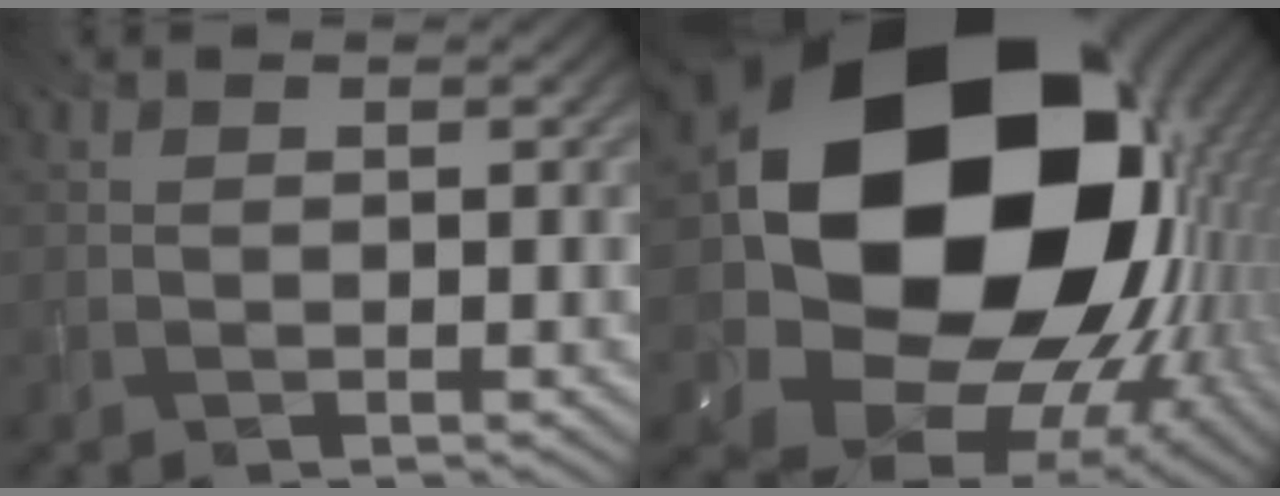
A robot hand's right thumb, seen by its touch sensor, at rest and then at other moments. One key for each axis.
{"total": 24.1, "fx": 3.4, "fy": 18.4, "fz": 15.2, "tx": -0.322, "ty": -0.088, "tz": 0.108}